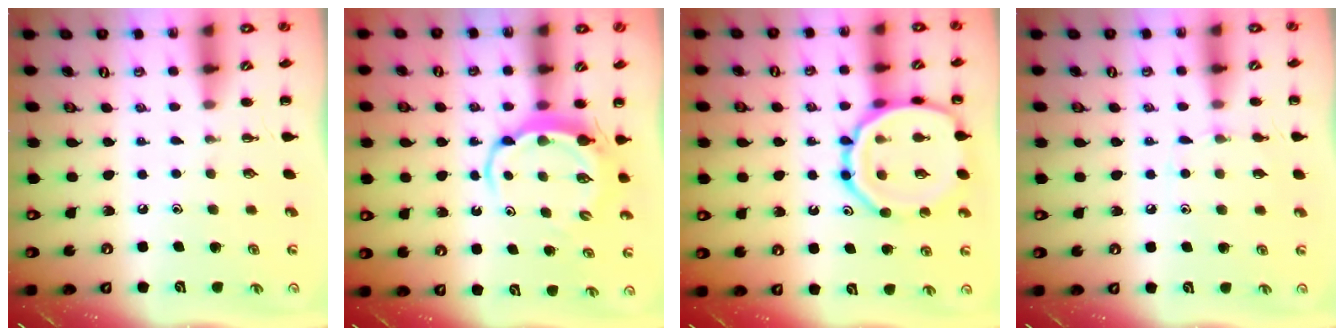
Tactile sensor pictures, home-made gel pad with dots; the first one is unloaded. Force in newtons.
{"total": 5.5, "press": 5.5, "slide": 0.5}
{"total": 17.2, "press": 17.1, "slide": 1.4}
{"total": 7.0, "press": 6.7, "slide": 1.8}